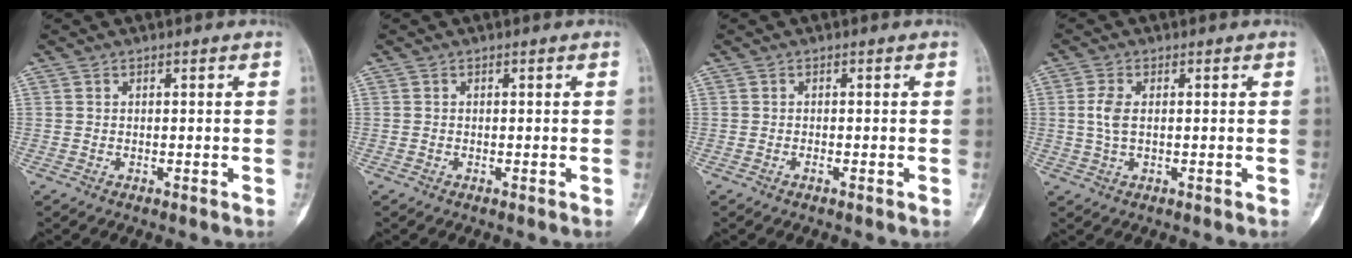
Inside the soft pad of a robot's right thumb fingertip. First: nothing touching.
{"total": 0.0}
{"total": 0.6, "force": [-0.4, 0.2, 0.4], "torque": [-0.010, 0.003, -0.007]}
{"total": 3.8, "force": [0.3, 1.9, 3.3], "torque": [-0.081, 0.003, 0.005]}